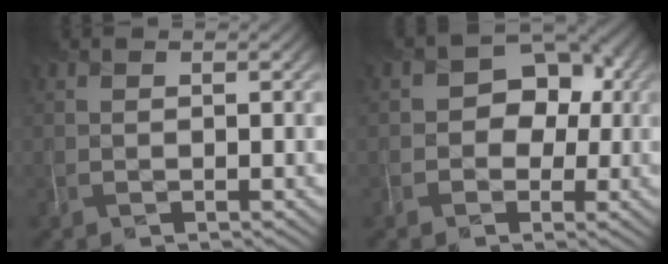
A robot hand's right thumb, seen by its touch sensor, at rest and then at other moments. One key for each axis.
{"total": 6.1, "fx": -0.3, "fy": 5.2, "fz": 3.2, "tx": -0.019, "ty": 0.009, "tz": -0.021}